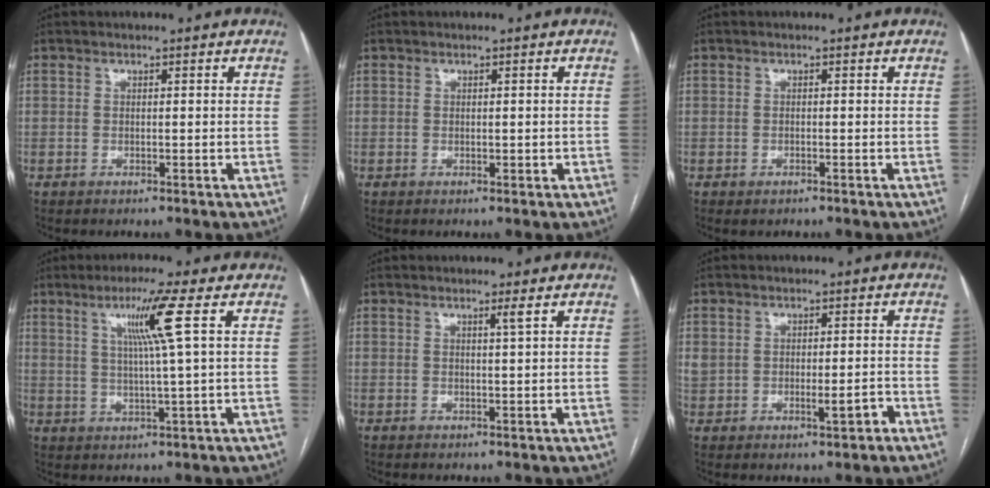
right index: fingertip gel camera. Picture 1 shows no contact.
{"total": 0.8, "force": [-0.1, 0.5, 0.6], "torque": [-0.007, 0.000, 0.003]}
{"total": 0.8, "force": [-0.5, 0.4, 0.4], "torque": [-0.010, -0.001, -0.002]}
{"total": 7.4, "force": [2.7, -1.7, 6.7], "torque": [-0.123, 0.000, 0.052]}
{"total": 1.0, "force": [0.5, -0.4, 0.8], "torque": [-0.022, -0.004, 0.014]}
{"total": 4.6, "force": [-1.1, 2.4, 3.7], "torque": [-0.069, 0.018, -0.004]}